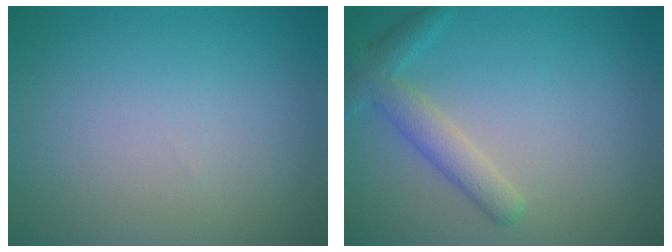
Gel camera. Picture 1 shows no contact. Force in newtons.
{"total": 2.1, "press": 2.1, "slide": 0.3}